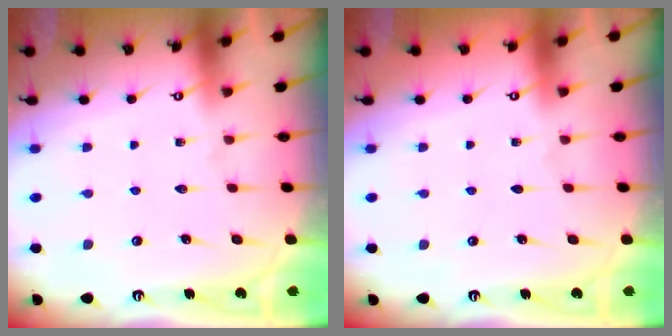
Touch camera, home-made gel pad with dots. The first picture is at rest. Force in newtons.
{"total": 0.0}